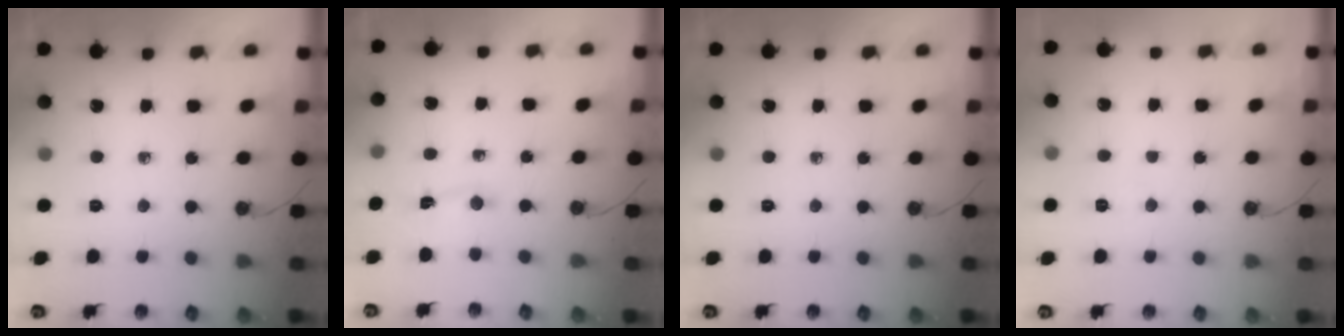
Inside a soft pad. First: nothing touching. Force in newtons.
{"total": 2.7, "press": 2.7, "slide": 0.4}
{"total": 0.0}
{"total": 3.4, "press": 3.4, "slide": 0.4}